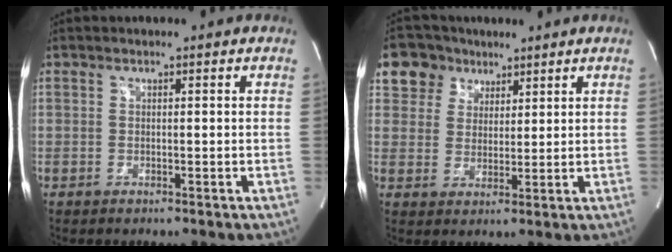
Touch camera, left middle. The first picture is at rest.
{"total": 6.8, "force": [3.9, 5.5, 0.8], "torque": [-0.016, 0.013, 0.074]}